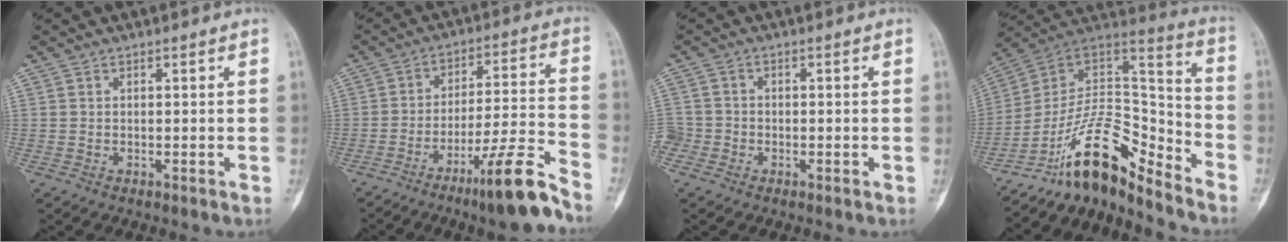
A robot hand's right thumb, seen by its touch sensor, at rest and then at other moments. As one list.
[{"total": 13.9, "force": [-9.9, 0.6, 9.8], "torque": [-0.155, 0.065, -0.162]}, {"total": 3.4, "force": [-1.5, 3.0, 0.5], "torque": [-0.002, 0.014, -0.034]}, {"total": 16.7, "force": [-13.2, 5.6, 8.5], "torque": [-0.108, 0.133, -0.236]}]